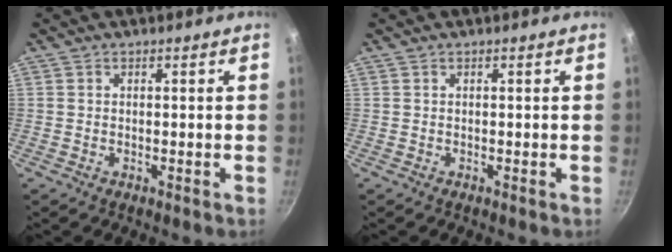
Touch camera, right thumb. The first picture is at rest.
{"total": 0.0}